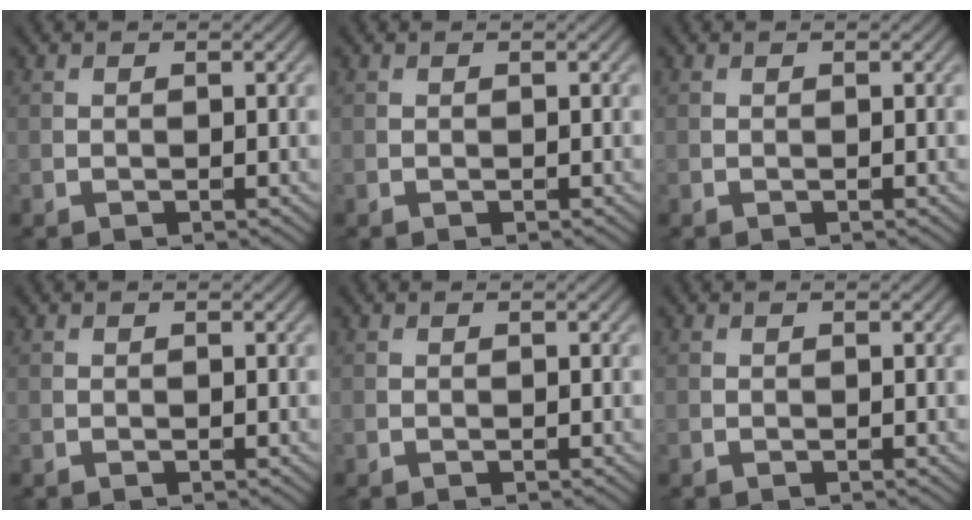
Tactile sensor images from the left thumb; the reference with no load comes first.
{"total": 0.0}
{"total": 0.0}
{"total": 0.0}
{"total": 0.0}
{"total": 0.0}